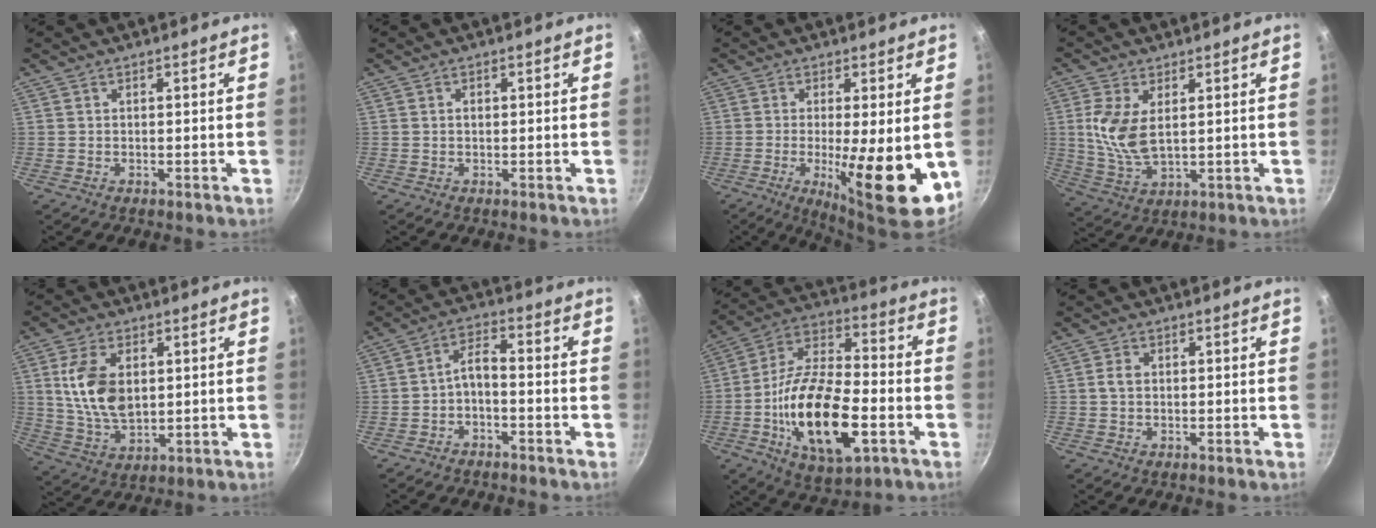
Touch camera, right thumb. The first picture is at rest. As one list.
[{"total": 0.9, "force": [0.1, 0.7, 0.6], "torque": [-0.007, 0.003, 0.002]}, {"total": 14.6, "force": [-2.7, 3.6, 13.9], "torque": [-0.207, -0.015, -0.034]}, {"total": 9.5, "force": [1.9, 5.2, 7.7], "torque": [-0.157, -0.014, 0.044]}, {"total": 12.2, "force": [2.3, 7.4, 9.4], "torque": [-0.168, -0.016, 0.049]}, {"total": 4.4, "force": [-2.3, 1.8, 3.3], "torque": [-0.066, 0.039, -0.043]}, {"total": 22.2, "force": [-5.9, 10.1, 18.9], "torque": [-0.339, 0.025, -0.110]}, {"total": 2.0, "force": [0.1, 1.5, 1.3], "torque": [-0.023, 0.006, 0.000]}]